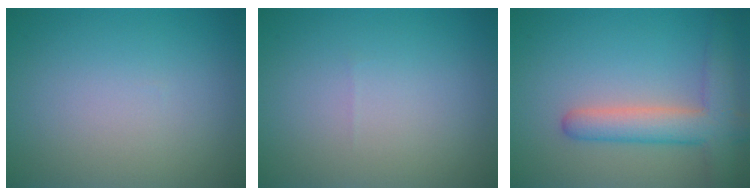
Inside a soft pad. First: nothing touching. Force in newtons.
{"total": 0.0}
{"total": 5.2, "press": 5.2, "slide": 0.5}